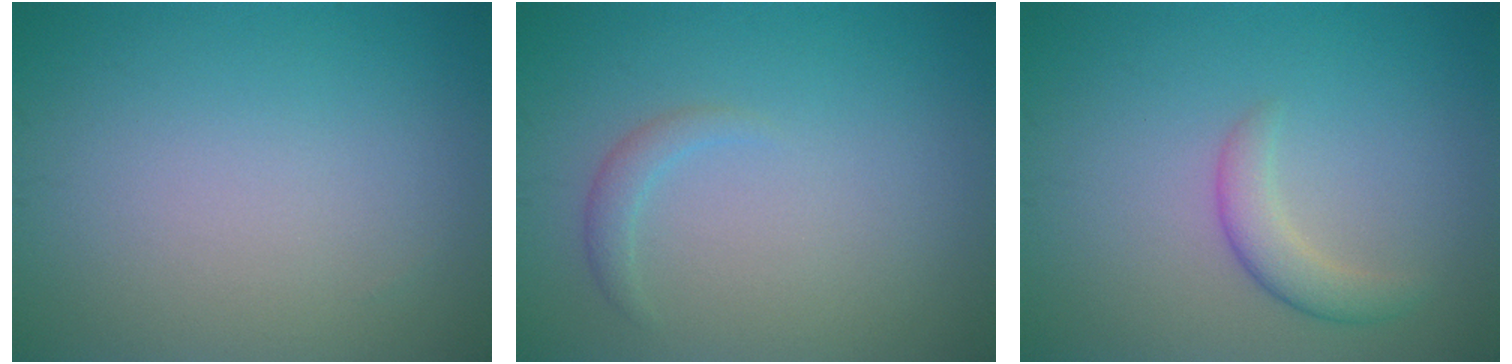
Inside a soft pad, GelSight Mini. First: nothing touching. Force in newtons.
{"total": 1.2, "press": 1.2, "slide": 0.2}
{"total": 2.3, "press": 2.3, "slide": 0.1}